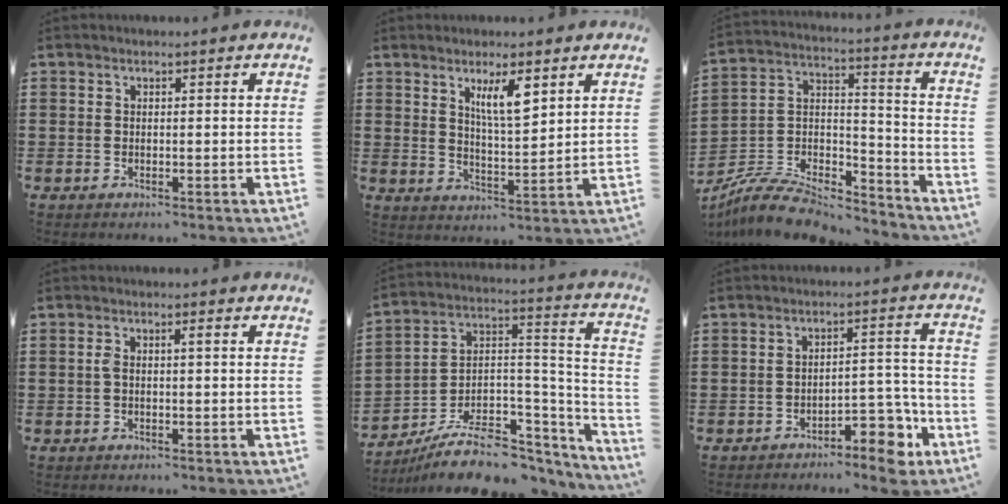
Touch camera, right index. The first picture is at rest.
{"total": 6.0, "force": [3.2, 1.6, 4.8], "torque": [-0.095, 0.004, 0.053]}
{"total": 8.5, "force": [-7.8, 2.2, 2.5], "torque": [-0.053, 0.010, -0.154]}
{"total": 1.8, "force": [-0.1, 0.4, 1.7], "torque": [-0.032, 0.002, -0.003]}
{"total": 10.2, "force": [-7.0, 5.5, 5.0], "torque": [-0.092, 0.021, -0.122]}
{"total": 6.5, "force": [-4.8, 2.3, 3.8], "torque": [-0.058, 0.014, -0.086]}